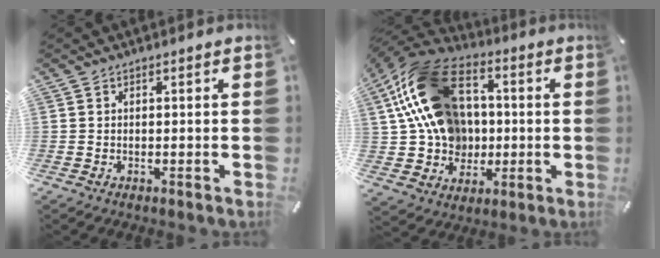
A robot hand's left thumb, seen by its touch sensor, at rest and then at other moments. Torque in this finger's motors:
{"motor_torque": [1.17, 2.80, 1.94, -0.83, 0.61]}